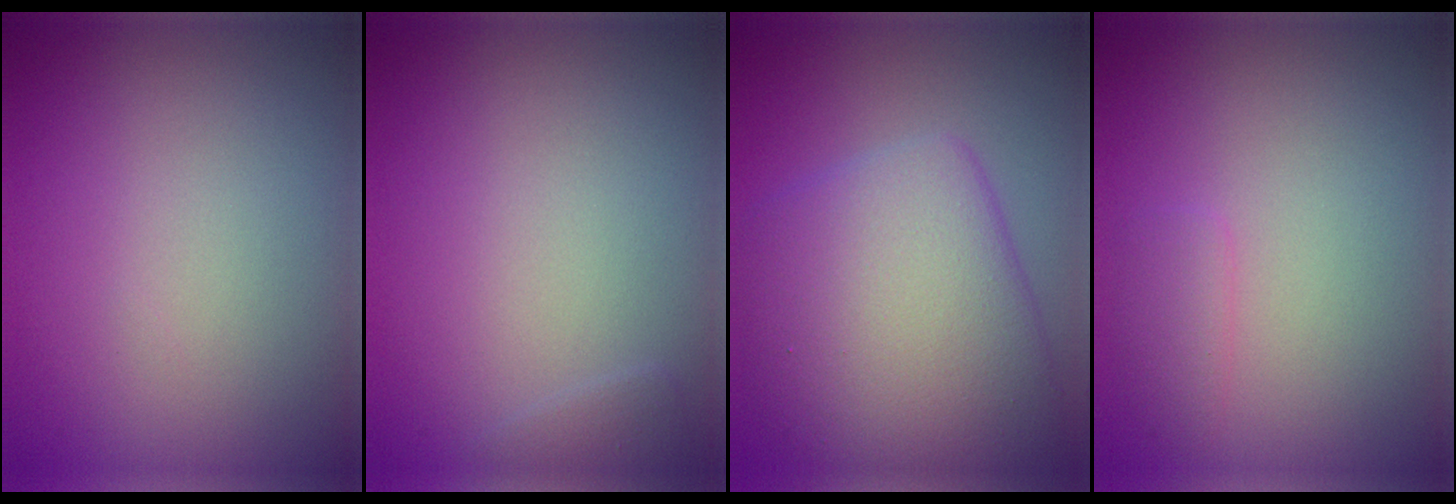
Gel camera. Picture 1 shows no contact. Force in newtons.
{"total": 0.7, "press": 0.7, "slide": 0.1}
{"total": 8.7, "press": 8.7, "slide": 0.4}
{"total": 1.3, "press": 1.3, "slide": 0.1}